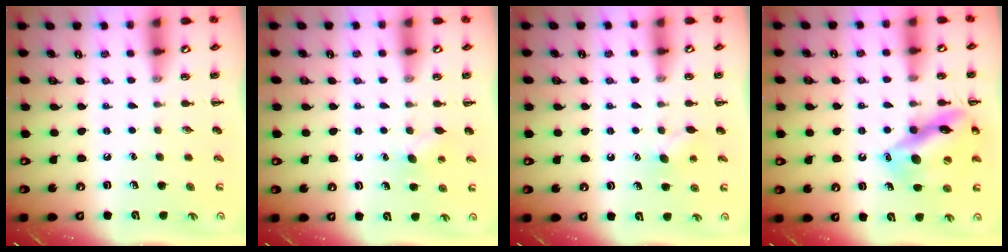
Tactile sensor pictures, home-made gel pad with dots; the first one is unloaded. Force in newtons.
{"total": 5.5, "press": 5.3, "slide": 1.3}
{"total": 5.1, "press": 4.9, "slide": 1.3}
{"total": 16.5, "press": 16.5, "slide": 1.5}